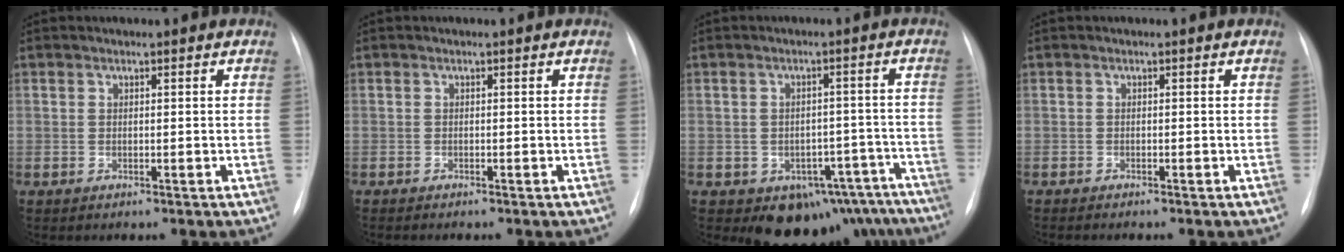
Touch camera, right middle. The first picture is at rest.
{"total": 1.0, "force": [-0.8, 0.0, 0.6], "torque": [-0.008, -0.002, -0.009]}
{"total": 11.6, "force": [-9.0, 6.9, 2.6], "torque": [0.001, 0.040, -0.104]}
{"total": 1.6, "force": [-1.4, 0.0, 0.9], "torque": [-0.012, -0.002, -0.015]}